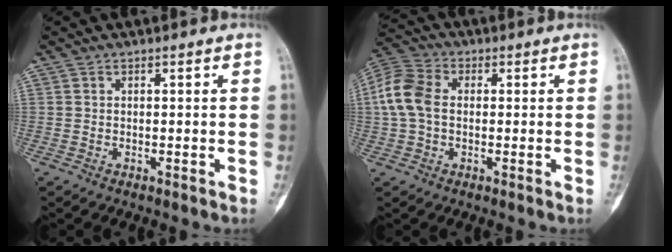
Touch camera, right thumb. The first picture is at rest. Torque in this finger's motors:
{"motor_torque": [-0.45, 0.14, 0.54, -0.24, -0.05]}